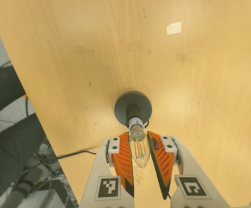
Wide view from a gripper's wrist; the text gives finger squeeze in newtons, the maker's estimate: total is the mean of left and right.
{"total": 12.1, "left": 11.7, "right": 12.5}